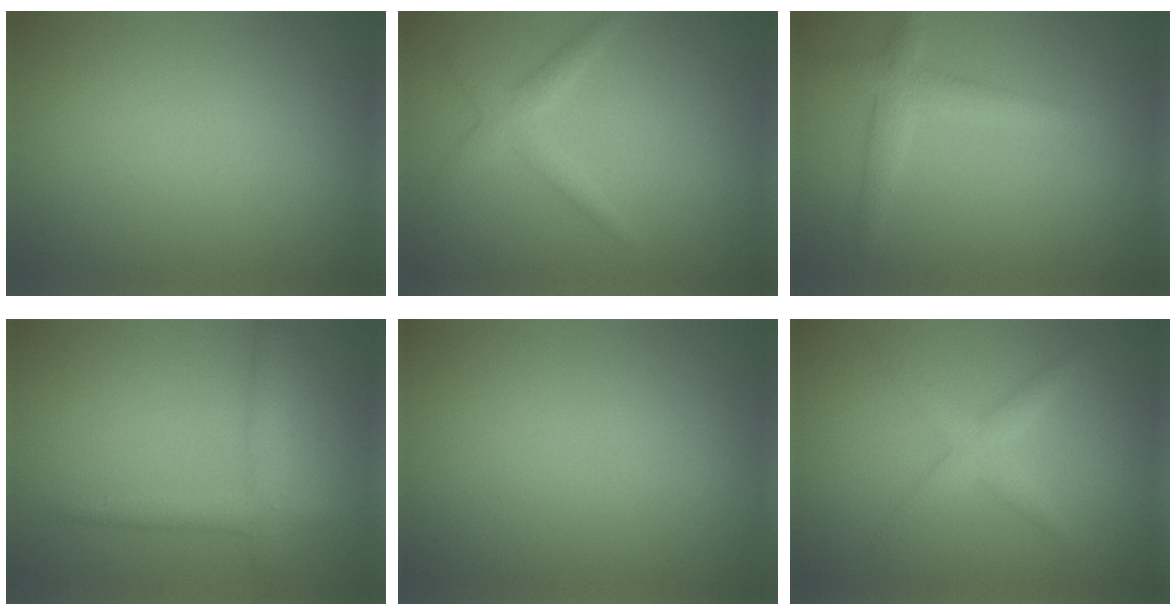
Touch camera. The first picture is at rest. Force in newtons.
{"total": 2.1, "press": 2.1, "slide": 0.1}
{"total": 2.7, "press": 2.7, "slide": 0.1}
{"total": 2.7, "press": 2.7, "slide": 0.0}
{"total": 0.0}
{"total": 2.3, "press": 2.3, "slide": 0.1}